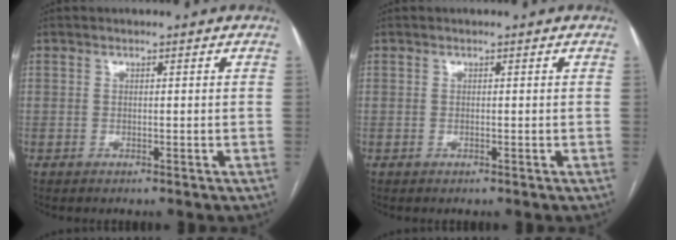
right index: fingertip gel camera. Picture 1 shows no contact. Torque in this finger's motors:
{"motor_torque": [0.06, 0.01, 0.02, 0.01]}